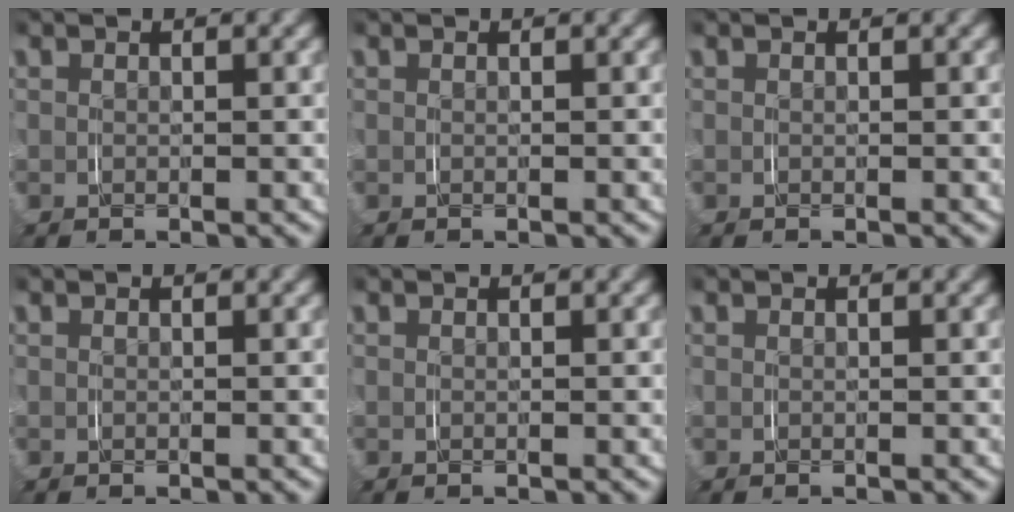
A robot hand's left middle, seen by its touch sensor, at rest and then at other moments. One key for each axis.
{"total": 0.0}
{"total": 0.0}
{"total": 0.0}
{"total": 0.0}
{"total": 0.0}